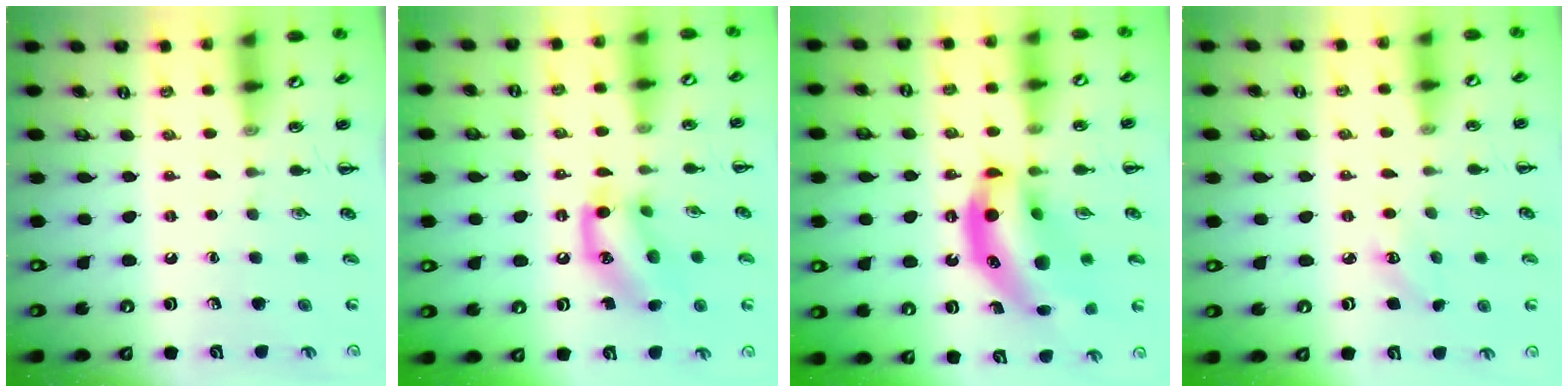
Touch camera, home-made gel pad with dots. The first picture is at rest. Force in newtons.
{"total": 12.9, "press": 12.8, "slide": 1.9}
{"total": 15.5, "press": 15.1, "slide": 3.8}
{"total": 2.6, "press": 2.5, "slide": 0.7}